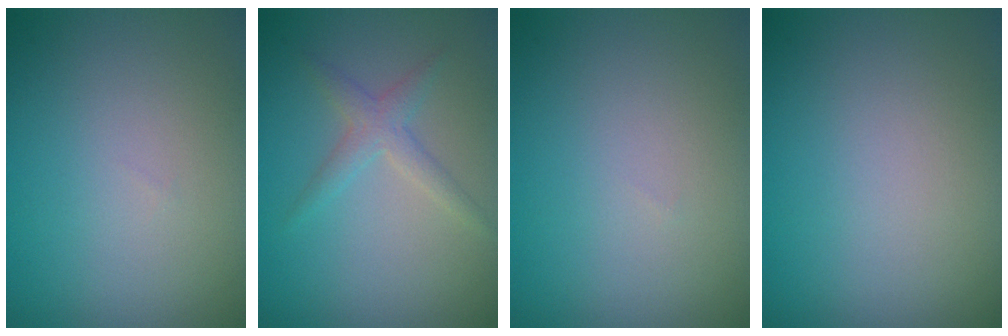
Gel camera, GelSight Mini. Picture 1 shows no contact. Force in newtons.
{"total": 1.9, "press": 1.9, "slide": 0.1}
{"total": 0.0}
{"total": 0.0}